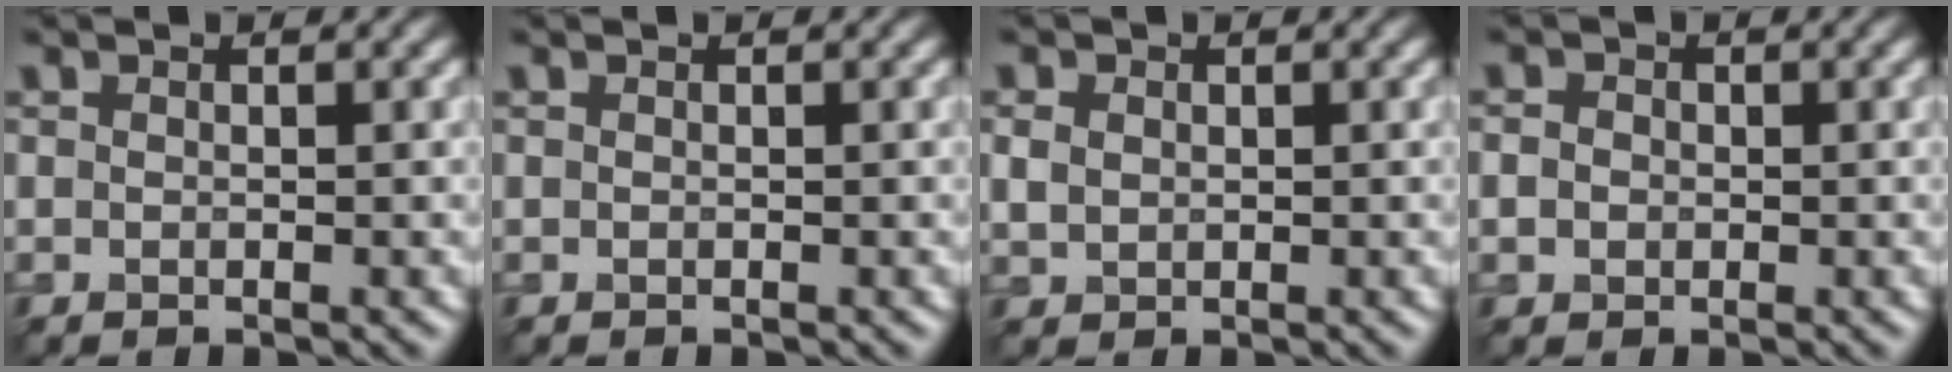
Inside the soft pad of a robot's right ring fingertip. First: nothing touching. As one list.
[{"total": 0.0}, {"total": 1.7, "force": [0.3, 1.4, 0.9], "torque": [-0.023, -0.001, 0.004]}, {"total": 1.5, "force": [-0.1, 1.3, 0.6], "torque": [-0.013, -0.001, -0.006]}]